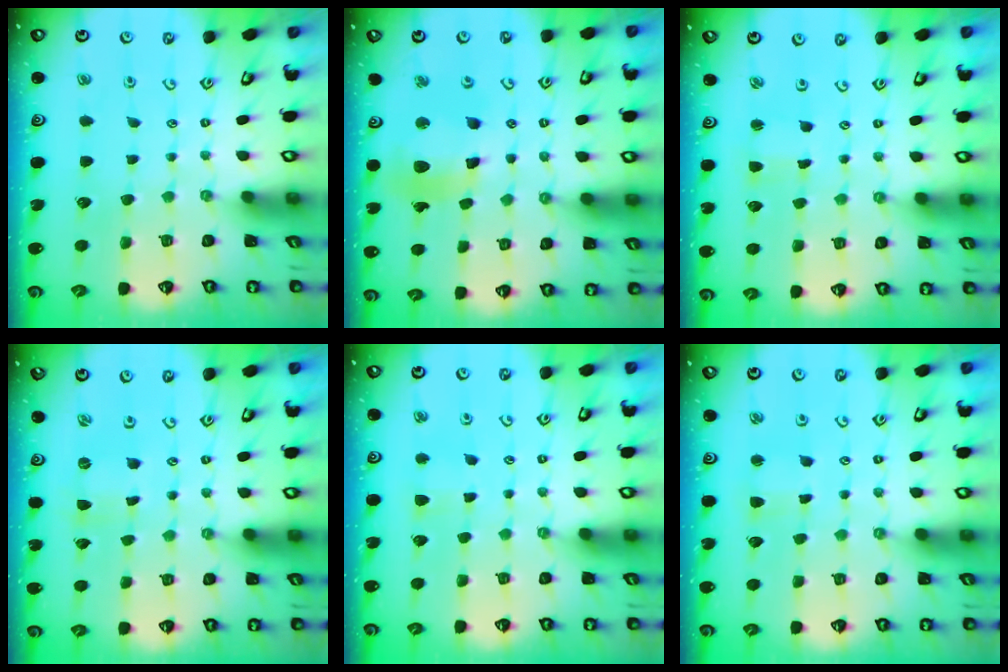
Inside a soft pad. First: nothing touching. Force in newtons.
{"total": 13.1, "press": 13.0, "slide": 1.7}
{"total": 1.9, "press": 1.9, "slide": 0.3}
{"total": 0.6, "press": 0.6, "slide": 0.1}
{"total": 2.8, "press": 2.7, "slide": 0.5}
{"total": 2.6, "press": 2.6, "slide": 0.4}